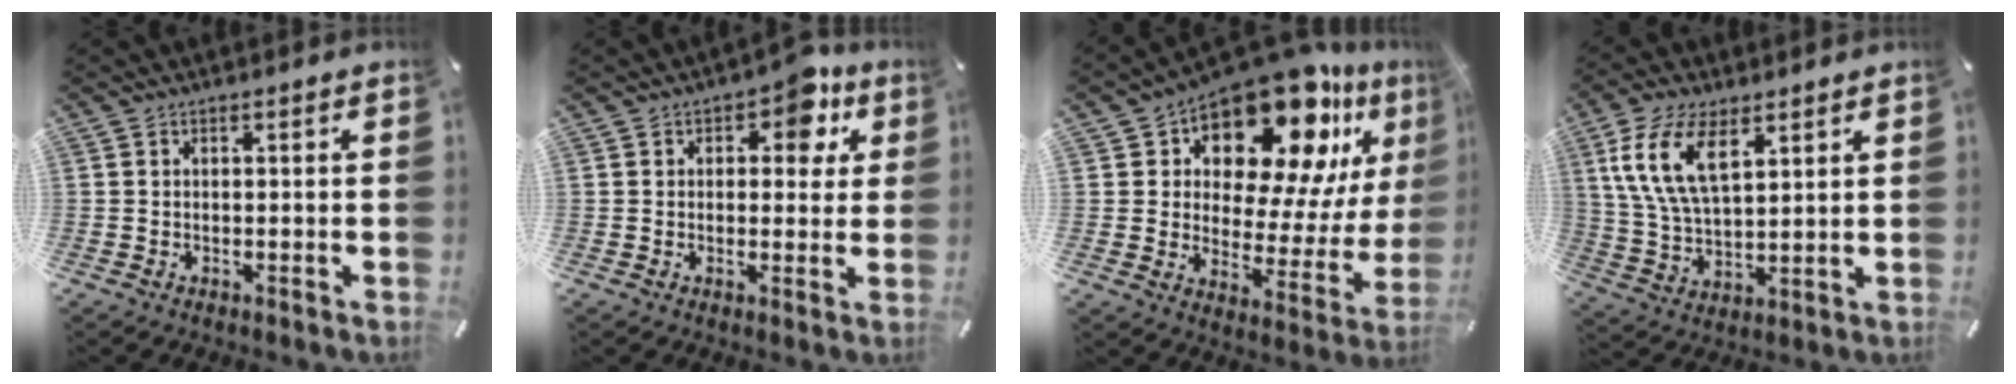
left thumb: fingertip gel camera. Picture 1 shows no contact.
{"total": 7.9, "force": [3.8, 4.7, 5.1], "torque": [-0.046, -0.016, 0.056]}
{"total": 19.1, "force": [13.6, 8.7, 10.3], "torque": [-0.162, -0.113, 0.229]}
{"total": 12.0, "force": [5.9, 6.1, 8.5], "torque": [-0.207, -0.008, 0.106]}